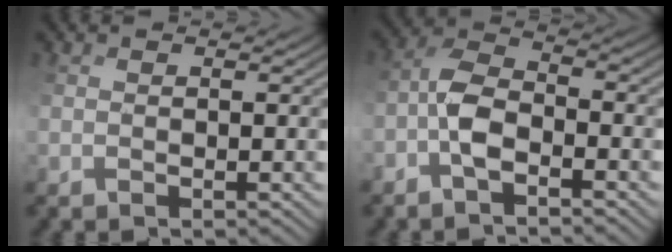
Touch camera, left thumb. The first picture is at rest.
{"total": 4.1, "force": [-2.1, 1.1, 3.4], "torque": [-0.062, 0.017, -0.054]}